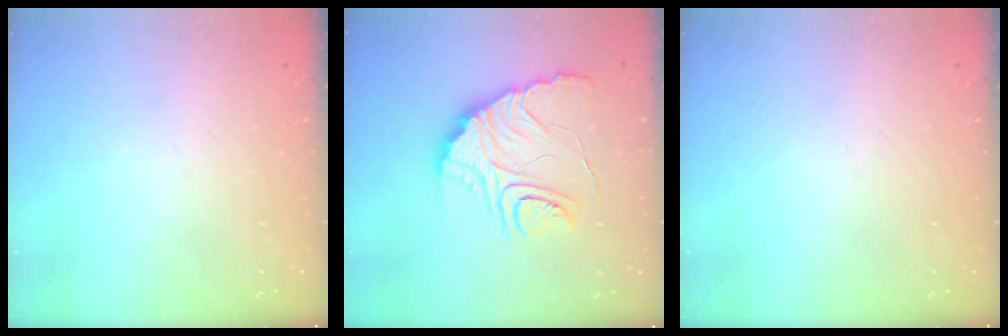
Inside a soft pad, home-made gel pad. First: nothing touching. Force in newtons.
{"total": 11.9, "press": 11.9, "slide": 1.1}
{"total": 0.0}